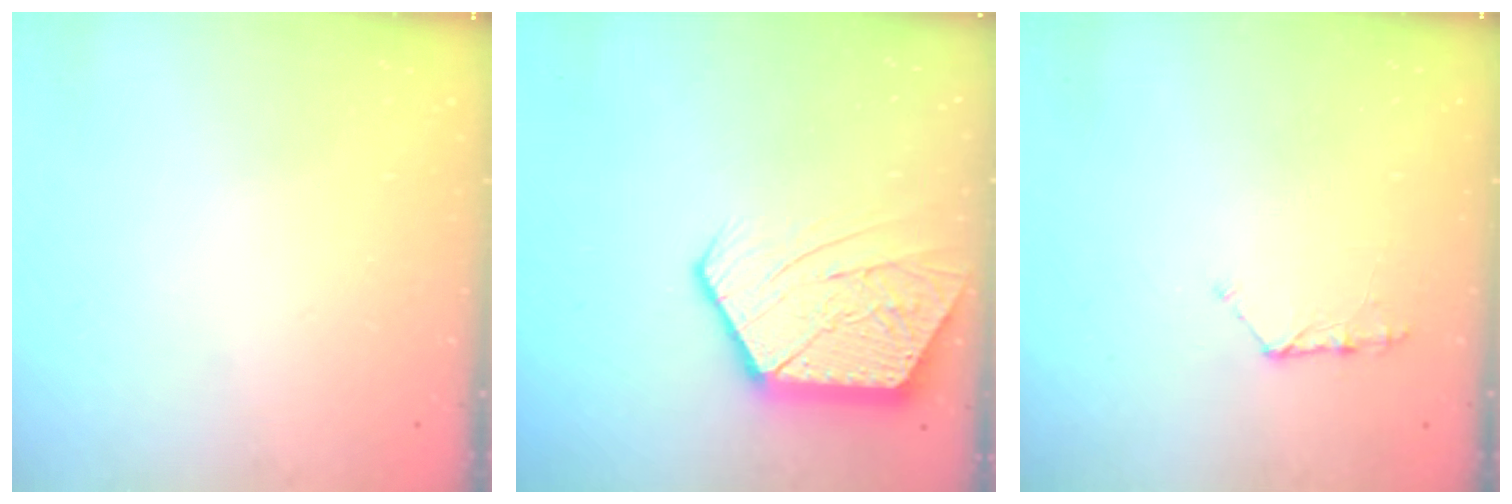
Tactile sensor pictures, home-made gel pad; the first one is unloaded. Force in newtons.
{"total": 13.8, "press": 13.8, "slide": 0.9}
{"total": 7.0, "press": 7.0, "slide": 0.6}